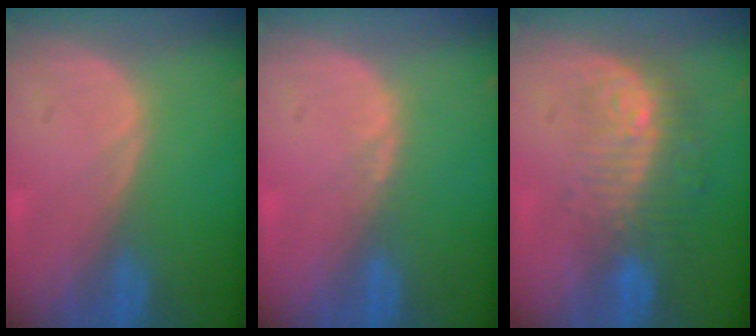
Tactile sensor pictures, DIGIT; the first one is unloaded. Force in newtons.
{"total": 0.8, "press": 0.8, "slide": 0.3}
{"total": 9.7, "press": 8.3, "slide": 5.1}